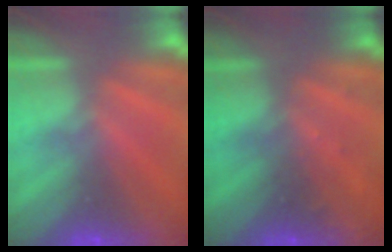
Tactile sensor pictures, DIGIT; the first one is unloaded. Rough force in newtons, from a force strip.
{"total": 2.8}